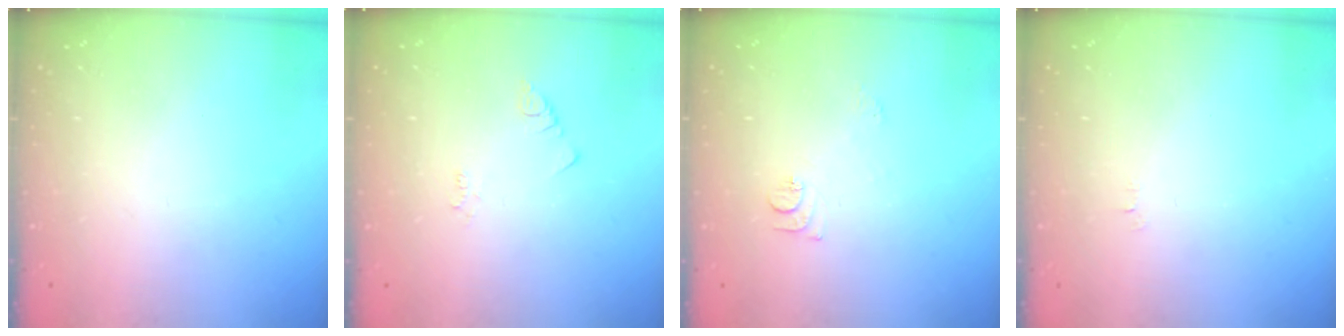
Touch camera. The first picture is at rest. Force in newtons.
{"total": 2.2, "press": 2.1, "slide": 0.4}
{"total": 6.7, "press": 6.7, "slide": 0.8}
{"total": 2.5, "press": 2.5, "slide": 0.3}